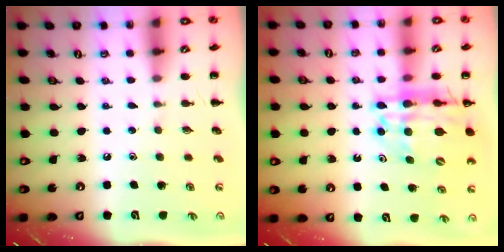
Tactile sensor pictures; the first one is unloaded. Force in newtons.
{"total": 16.5, "press": 15.9, "slide": 4.4}